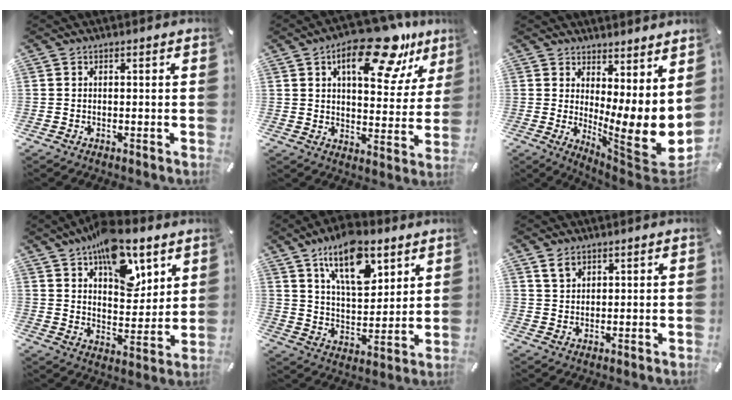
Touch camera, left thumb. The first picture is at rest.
{"total": 18.6, "force": [12.1, 7.9, 11.7], "torque": [-0.158, -0.072, 0.194]}
{"total": 12.3, "force": [-0.4, 2.8, 11.9], "torque": [-0.136, -0.056, 0.007]}
{"total": 15.4, "force": [9.3, 8.4, 8.9], "torque": [-0.119, -0.052, 0.163]}
{"total": 15.6, "force": [9.3, 8.0, 9.6], "torque": [-0.154, -0.035, 0.162]}
{"total": 3.1, "force": [2.2, 1.9, 1.0], "torque": [-0.021, 0.001, 0.042]}